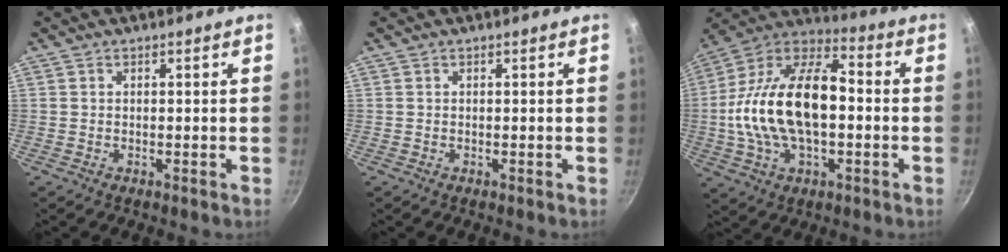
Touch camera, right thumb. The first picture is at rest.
{"total": 0.0}
{"total": 22.9, "force": [-1.2, 12.7, 19.0], "torque": [-0.341, 0.045, -0.034]}